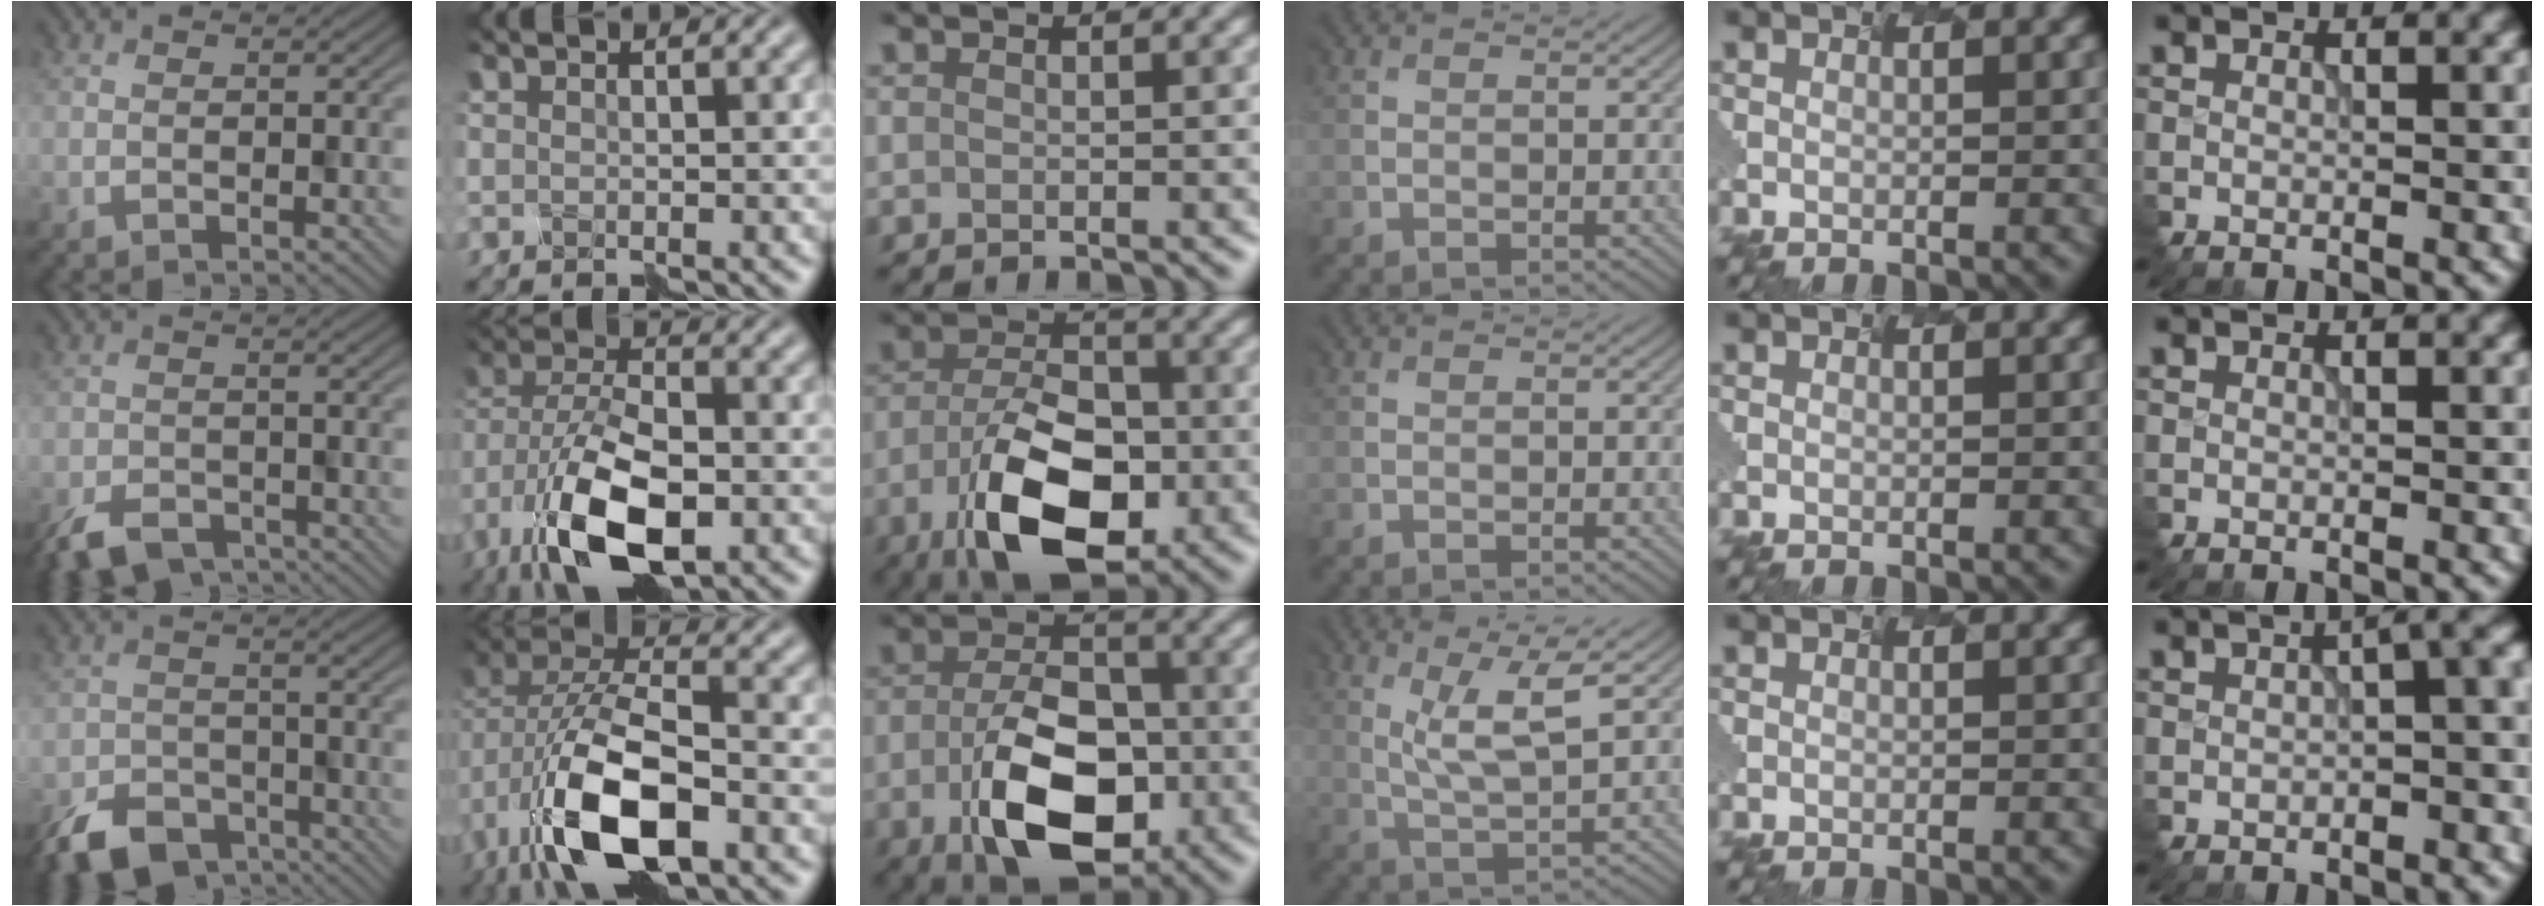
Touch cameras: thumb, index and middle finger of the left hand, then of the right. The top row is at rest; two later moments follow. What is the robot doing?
{"motion": "disassemble", "object": "markers"}